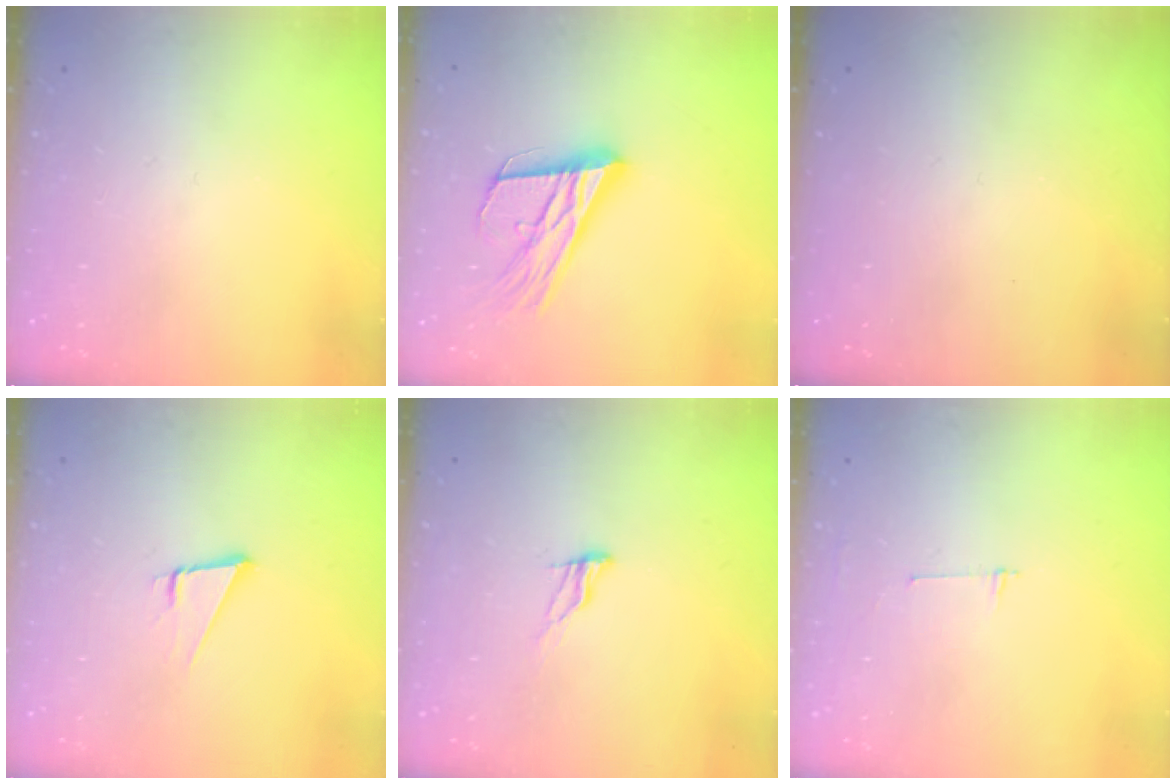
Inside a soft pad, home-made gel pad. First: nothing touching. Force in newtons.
{"total": 20.1, "press": 19.8, "slide": 3.8}
{"total": 0.0}
{"total": 4.8, "press": 3.6, "slide": 3.1}
{"total": 5.8, "press": 5.8, "slide": 0.5}
{"total": 2.7, "press": 2.7, "slide": 0.3}